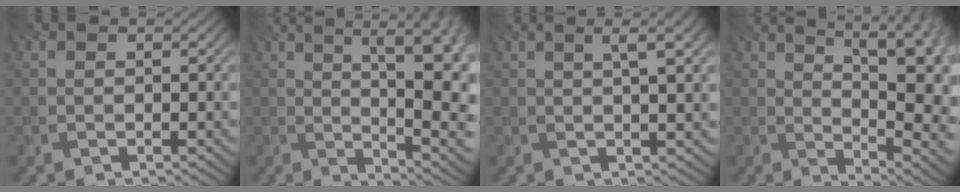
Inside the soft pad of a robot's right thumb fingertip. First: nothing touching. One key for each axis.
{"total": 13.0, "fx": 1.7, "fy": 4.5, "fz": 12.1, "tx": -0.138, "ty": 0.038, "tz": 0.022}
{"total": 4.5, "fx": 1.6, "fy": 0.5, "fz": 4.2, "tx": -0.063, "ty": 0.007, "tz": 0.031}
{"total": 13.6, "fx": 3.1, "fy": 5.5, "fz": 12.1, "tx": -0.152, "ty": 0.044, "tz": 0.051}